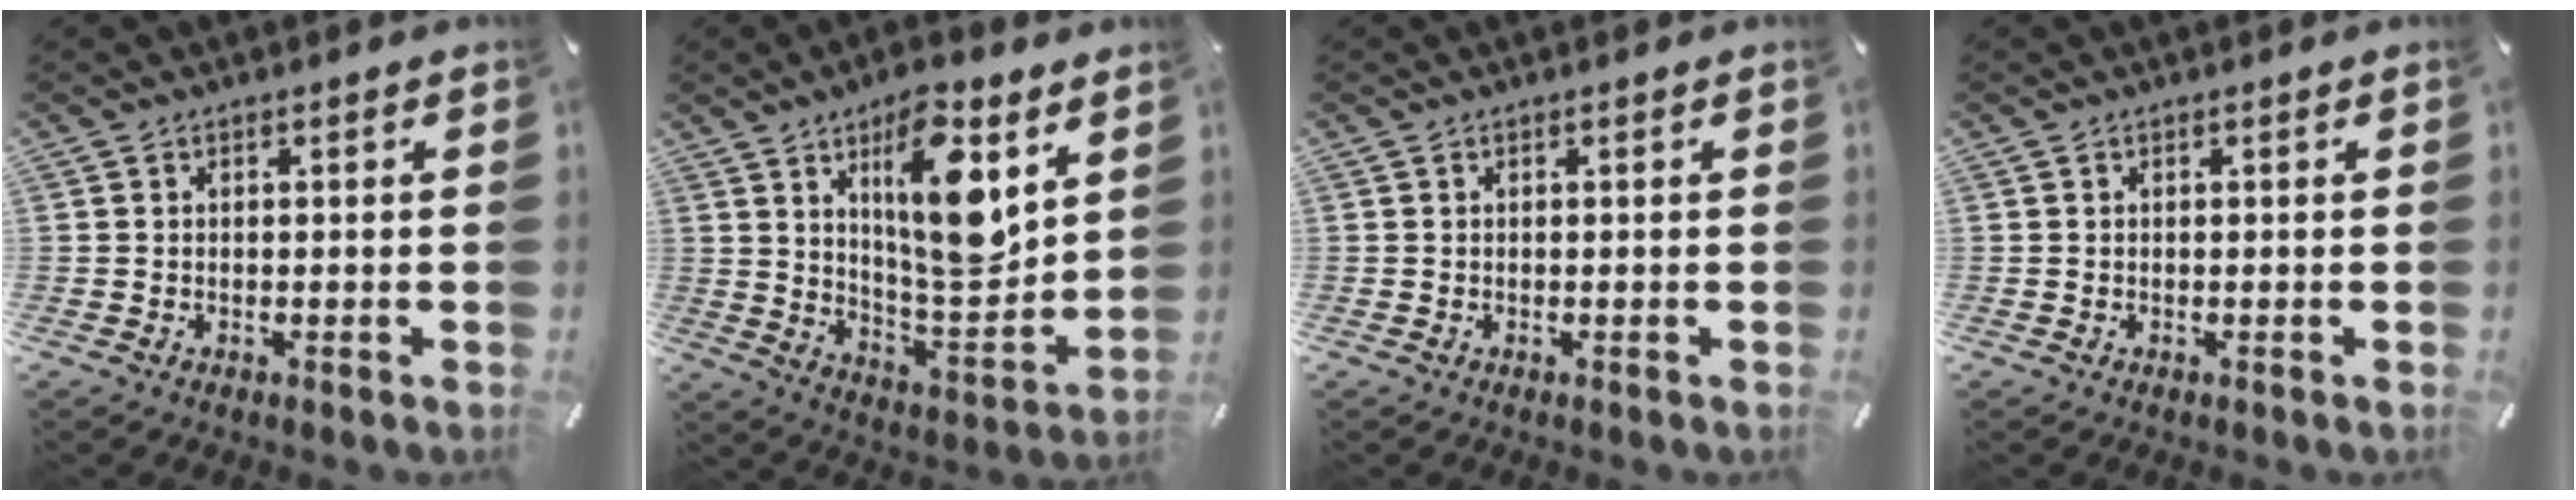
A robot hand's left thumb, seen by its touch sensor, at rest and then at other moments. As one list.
[{"total": 17.0, "force": [8.2, 6.4, 13.5], "torque": [-0.227, -0.044, 0.131]}, {"total": 0.0}, {"total": 0.0}]